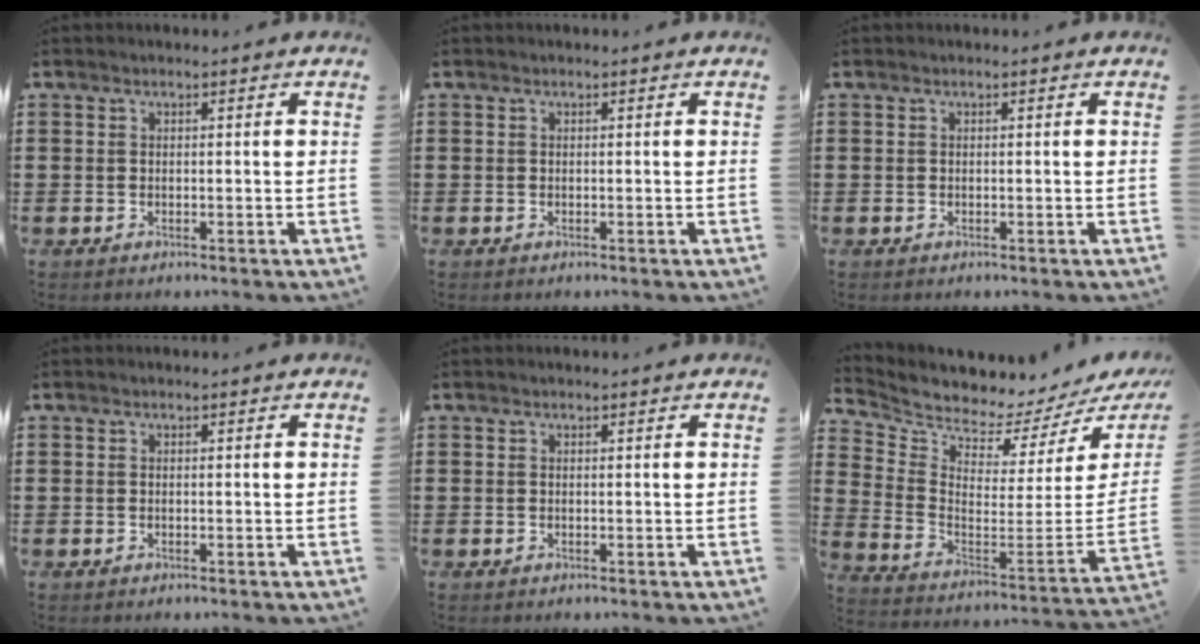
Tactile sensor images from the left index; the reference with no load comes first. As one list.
[{"total": 0.0}, {"total": 0.0}, {"total": 0.0}, {"total": 0.0}, {"total": 3.4, "force": [3.3, 0.1, -0.3], "torque": [-0.027, -0.062, 0.051]}]